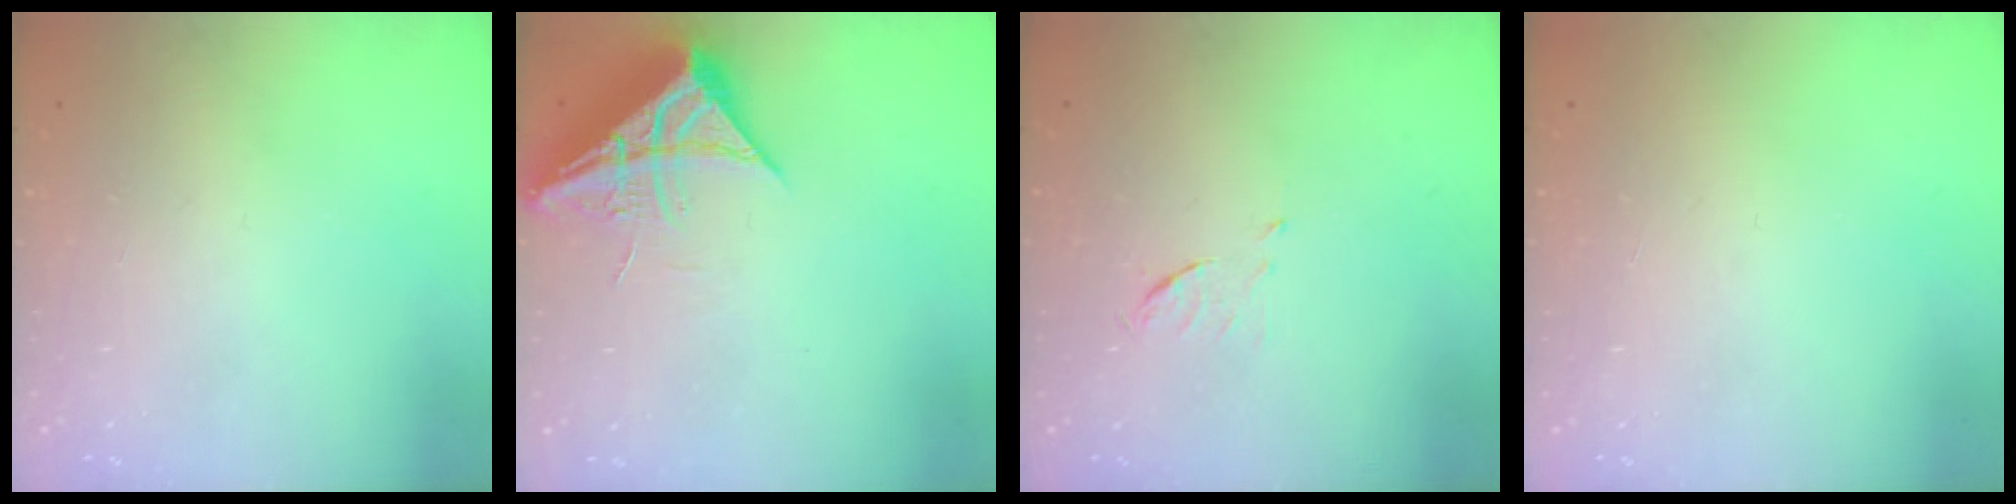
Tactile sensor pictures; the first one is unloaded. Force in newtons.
{"total": 10.0, "press": 9.9, "slide": 1.0}
{"total": 5.2, "press": 5.1, "slide": 0.8}
{"total": 1.6, "press": 1.6, "slide": 0.1}